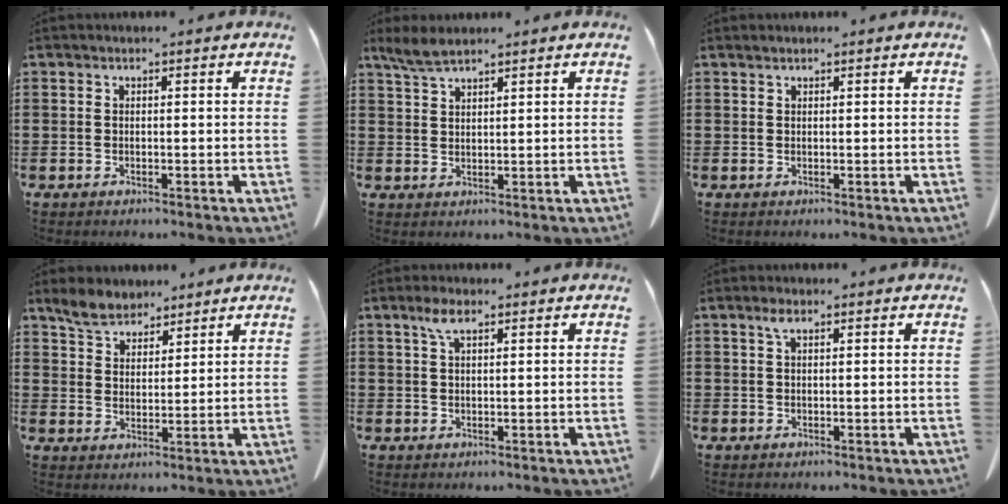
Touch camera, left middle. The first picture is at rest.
{"total": 3.3, "force": [2.6, 0.6, 1.9], "torque": [-0.044, -0.001, 0.050]}
{"total": 0.5, "force": [0.5, 0.0, 0.2], "torque": [-0.006, -0.004, 0.011]}
{"total": 5.2, "force": [4.7, 2.0, 1.2], "torque": [-0.040, -0.007, 0.089]}
{"total": 2.9, "force": [1.5, 0.9, 2.3], "torque": [-0.051, 0.005, 0.026]}
{"total": 1.8, "force": [0.9, 0.7, 1.5], "torque": [-0.033, 0.003, 0.015]}